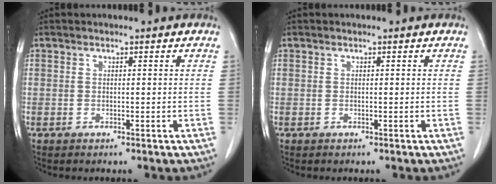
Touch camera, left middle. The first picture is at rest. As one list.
[{"total": 0.0}]